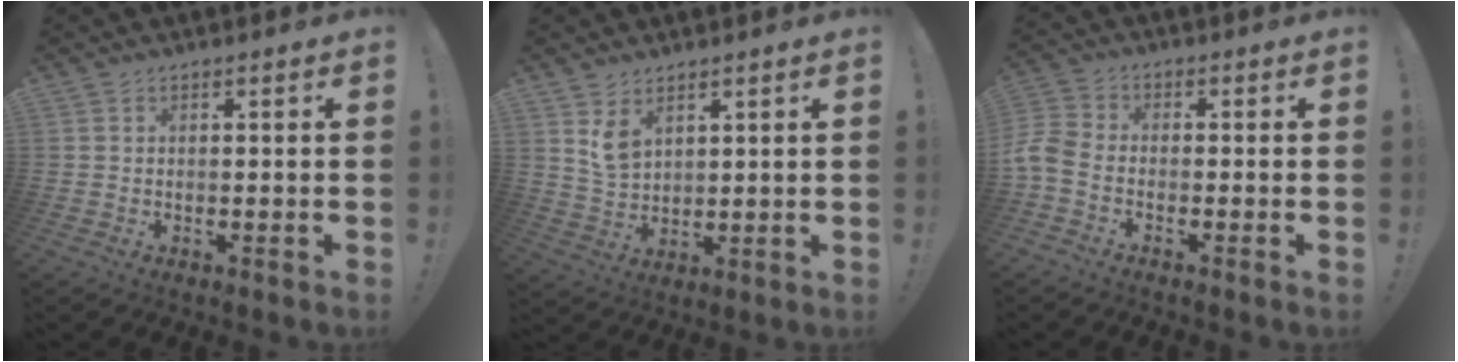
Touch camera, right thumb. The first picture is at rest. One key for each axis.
{"total": 6.0, "fx": 3.7, "fy": 3.7, "fz": 2.9, "tx": -0.045, "ty": -0.019, "tz": 0.071}
{"total": 6.7, "fx": -2.7, "fy": 4.2, "fz": 4.4, "tx": -0.107, "ty": 0.002, "tz": -0.049}